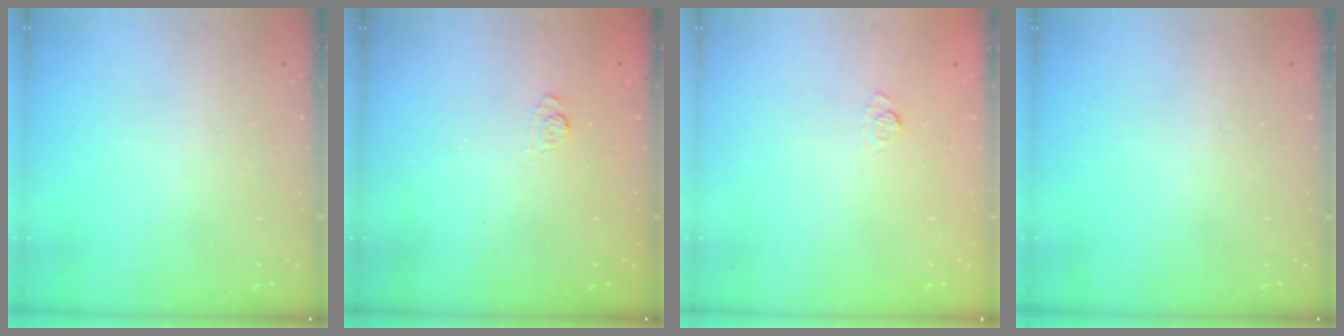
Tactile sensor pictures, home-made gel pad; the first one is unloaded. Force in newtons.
{"total": 2.2, "press": 1.8, "slide": 1.3}
{"total": 7.5, "press": 7.3, "slide": 1.4}
{"total": 0.0}